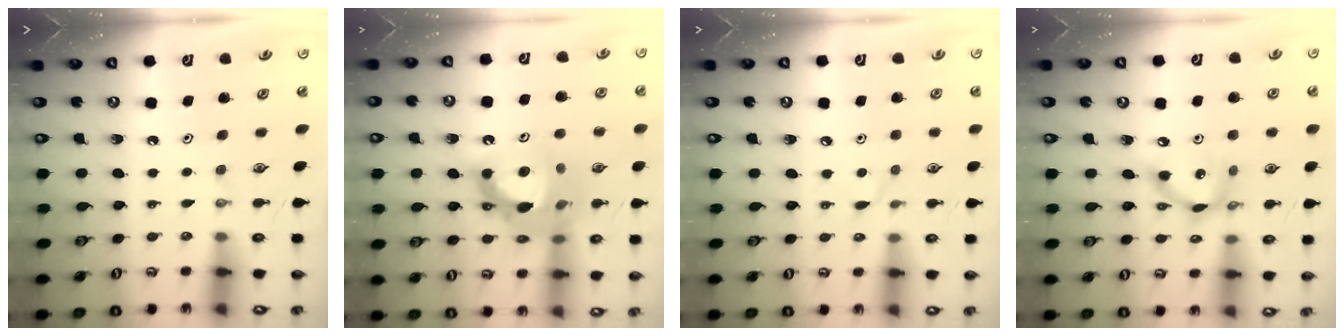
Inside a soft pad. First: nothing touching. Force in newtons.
{"total": 16.2, "press": 16.1, "slide": 1.6}
{"total": 3.6, "press": 3.6, "slide": 0.3}
{"total": 9.7, "press": 9.7, "slide": 0.6}